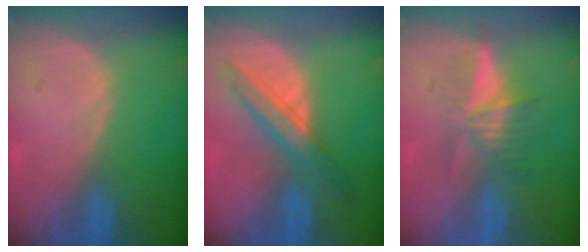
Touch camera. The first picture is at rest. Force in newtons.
{"total": 6.3, "press": 6.3, "slide": 0.3}
{"total": 5.5, "press": 5.0, "slide": 2.2}